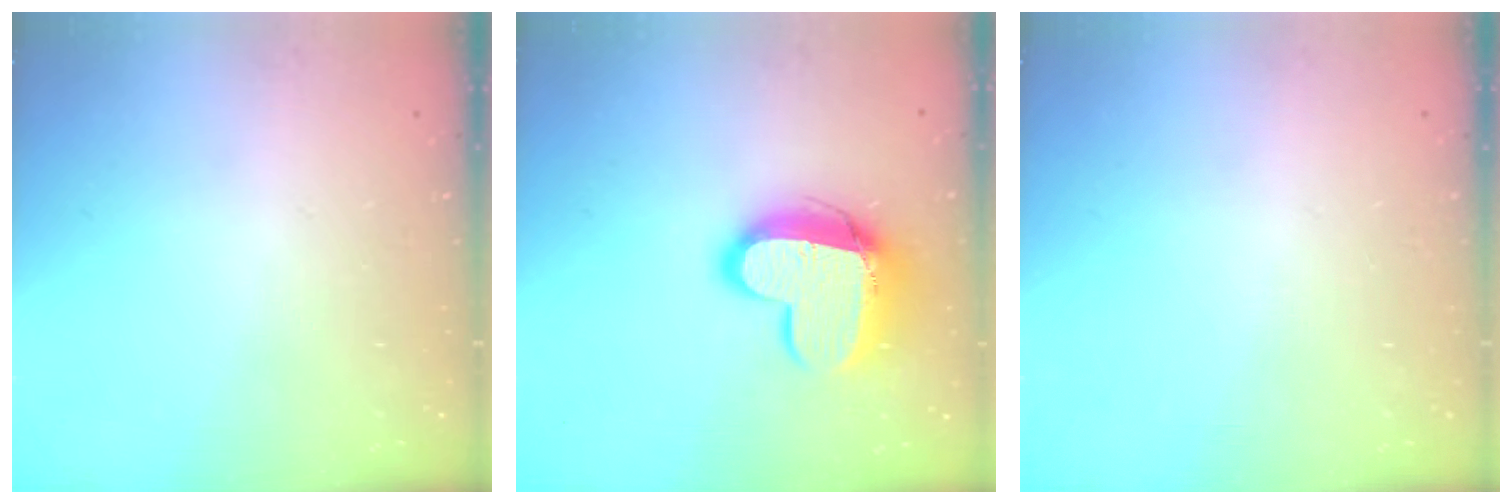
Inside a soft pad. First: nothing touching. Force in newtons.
{"total": 14.4, "press": 14.3, "slide": 1.4}
{"total": 0.0}